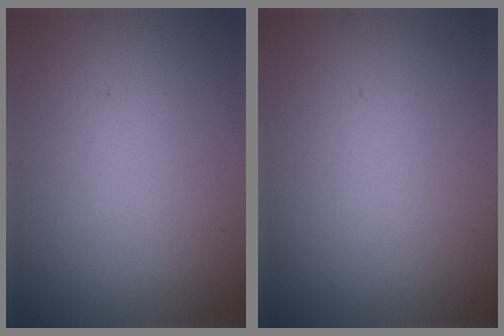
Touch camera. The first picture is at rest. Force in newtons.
{"total": 0.0}